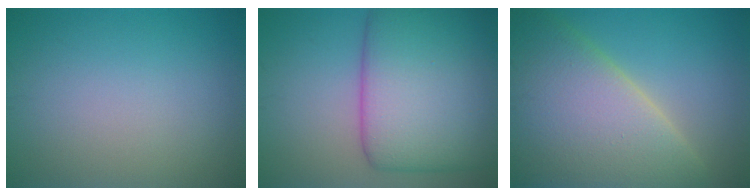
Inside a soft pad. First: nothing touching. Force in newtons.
{"total": 11.5, "press": 11.5, "slide": 0.5}
{"total": 13.3, "press": 13.2, "slide": 1.0}